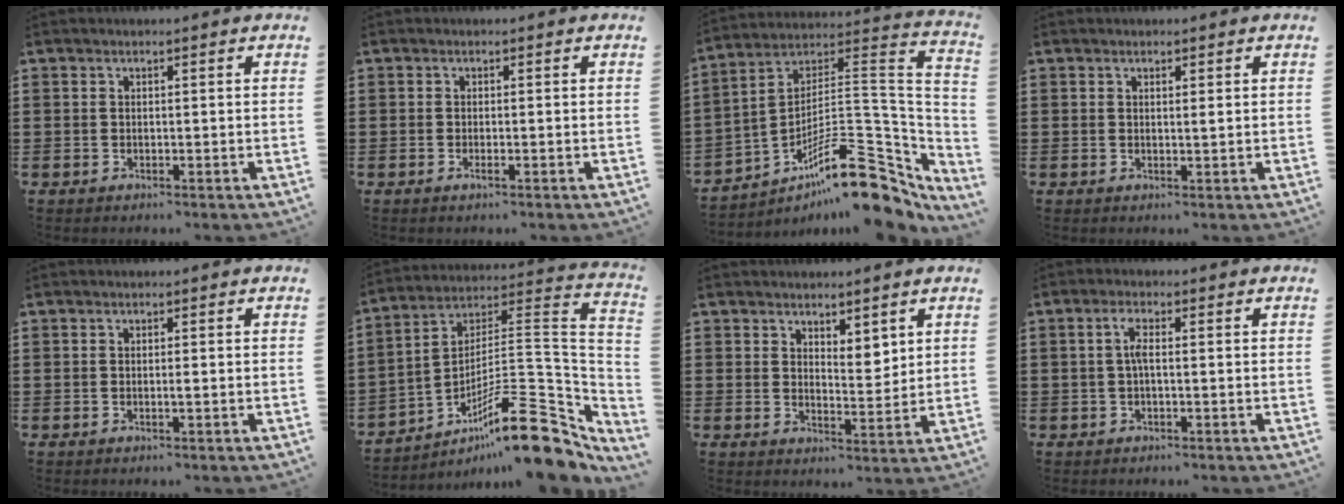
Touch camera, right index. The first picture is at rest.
{"total": 0.8, "force": [-0.4, 0.0, 0.7], "torque": [-0.012, -0.005, -0.008]}
{"total": 16.5, "force": [-10.6, 5.1, 11.7], "torque": [-0.166, 0.027, -0.186]}
{"total": 0.7, "force": [0.3, 0.0, 0.7], "torque": [-0.014, -0.001, 0.007]}
{"total": 0.7, "force": [-0.2, 0.0, 0.6], "torque": [-0.012, -0.003, -0.003]}
{"total": 17.2, "force": [-10.7, 3.7, 12.9], "torque": [-0.190, 0.030, -0.184]}
{"total": 3.5, "force": [2.9, 1.6, 1.1], "torque": [-0.021, -0.001, 0.053]}
{"total": 2.5, "force": [-0.2, 0.6, 2.4], "torque": [-0.047, 0.003, -0.006]}